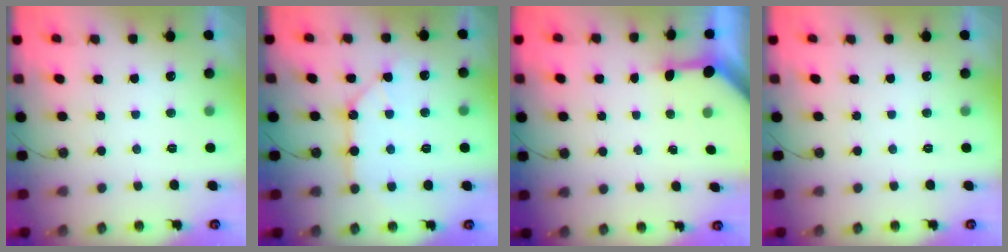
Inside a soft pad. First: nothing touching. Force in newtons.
{"total": 10.4, "press": 10.3, "slide": 1.2}
{"total": 3.8, "press": 3.7, "slide": 0.3}
{"total": 0.0}